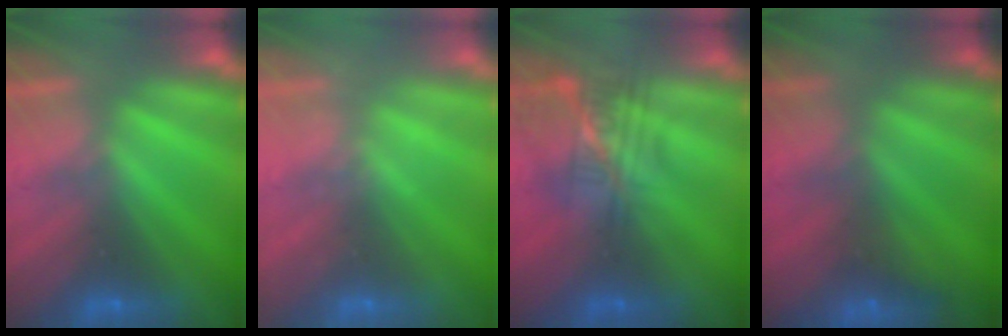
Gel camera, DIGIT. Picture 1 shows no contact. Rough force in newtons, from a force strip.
{"total": 2.4}
{"total": 2.4}
{"total": 4.0}